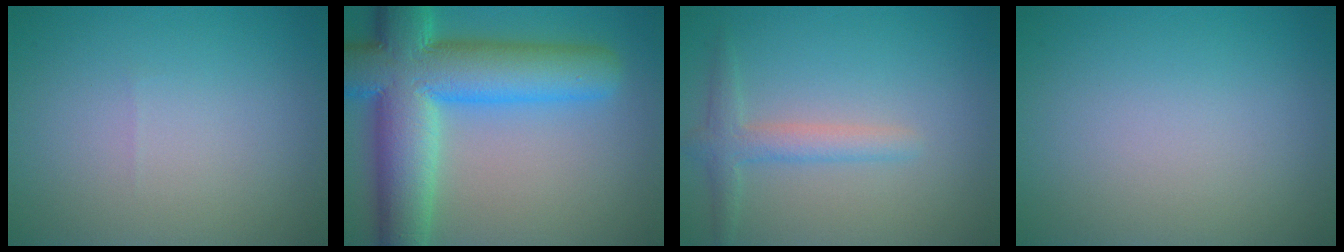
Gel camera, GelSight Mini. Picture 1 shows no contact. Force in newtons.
{"total": 12.8, "press": 12.8, "slide": 0.5}
{"total": 2.4, "press": 2.4, "slide": 0.1}
{"total": 0.0}